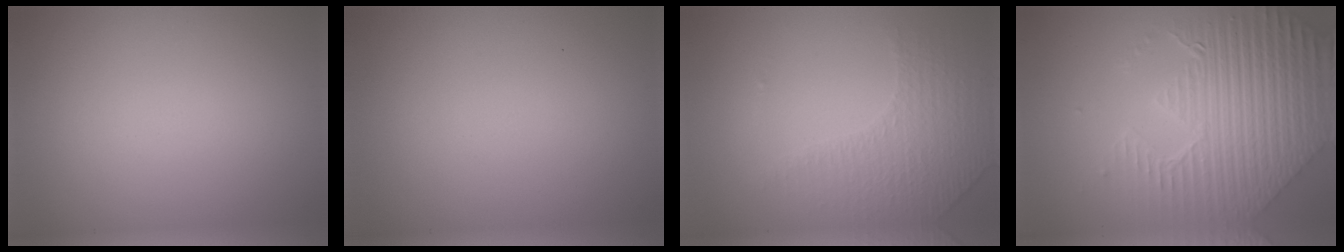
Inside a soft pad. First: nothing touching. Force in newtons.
{"total": 0.0}
{"total": 4.4, "press": 2.8, "slide": 3.3}
{"total": 9.4, "press": 6.5, "slide": 6.8}